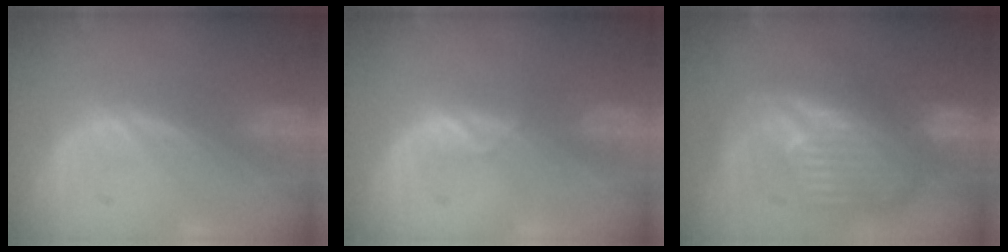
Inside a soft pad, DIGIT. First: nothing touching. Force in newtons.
{"total": 1.1, "press": 1.1, "slide": 0.2}
{"total": 11.8, "press": 10.2, "slide": 6.0}